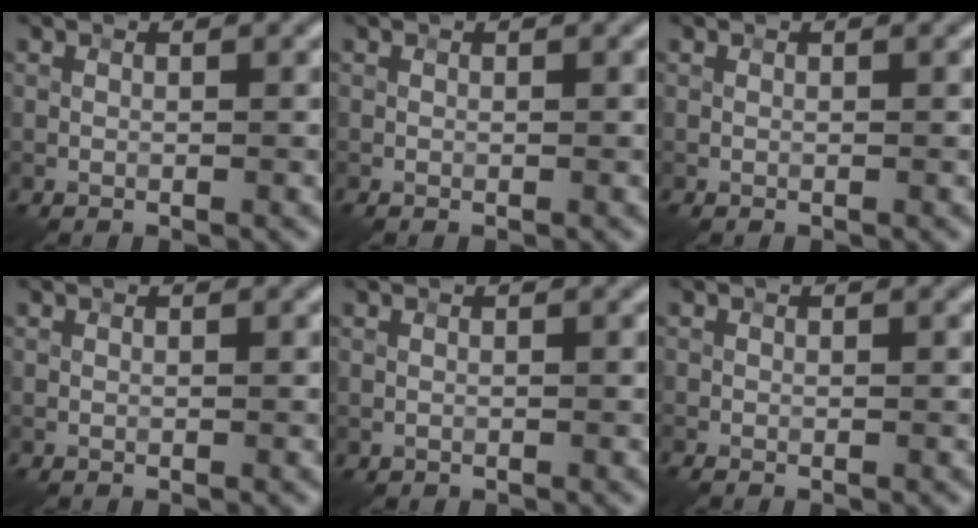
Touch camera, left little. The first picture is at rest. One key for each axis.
{"total": 0.0}
{"total": 0.0}
{"total": 0.0}
{"total": 0.0}
{"total": 0.6, "fx": -0.5, "fy": 0.1, "fz": 0.3, "tx": -0.004, "ty": -0.002, "tz": -0.009}